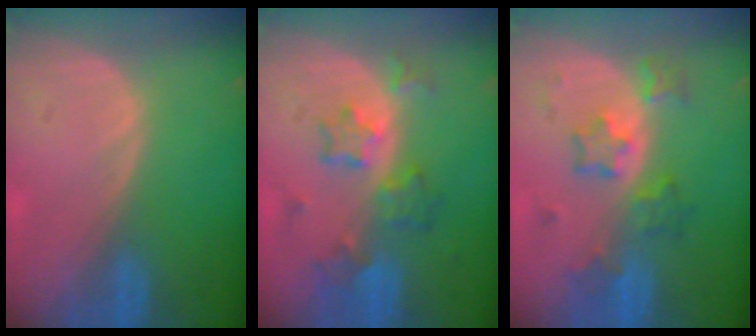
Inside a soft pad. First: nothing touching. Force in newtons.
{"total": 7.3, "press": 6.5, "slide": 3.3}
{"total": 6.1, "press": 5.9, "slide": 1.6}